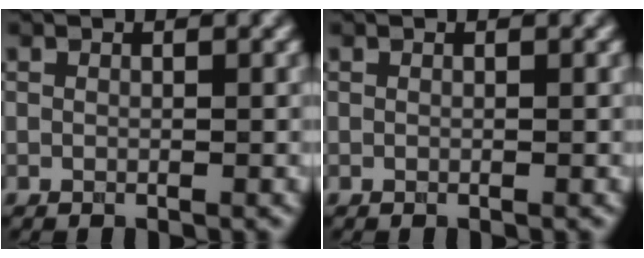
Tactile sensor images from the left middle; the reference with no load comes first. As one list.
[{"total": 0.0}]